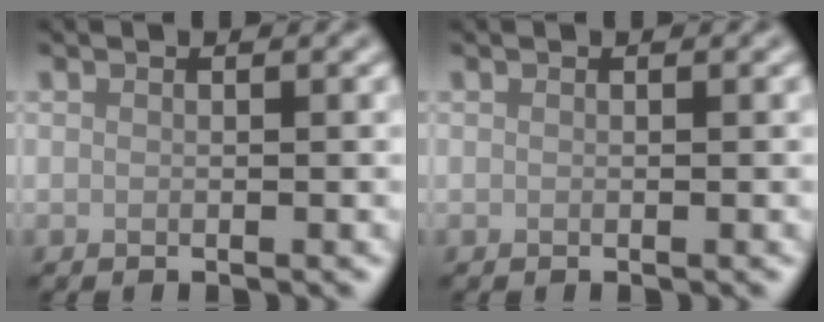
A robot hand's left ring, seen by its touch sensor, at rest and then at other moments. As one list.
[{"total": 0.0}]